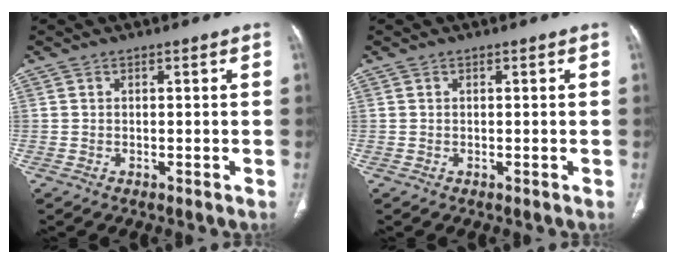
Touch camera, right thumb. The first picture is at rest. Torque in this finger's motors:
{"motor_torque": [-0.14, 0.08, -0.02, 0.21, -0.01]}